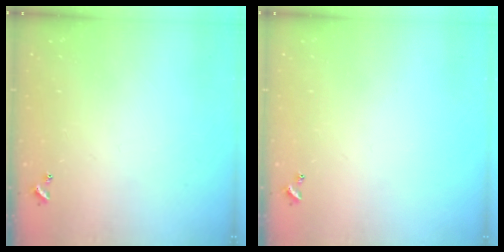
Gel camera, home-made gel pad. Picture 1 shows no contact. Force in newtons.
{"total": 0.0}